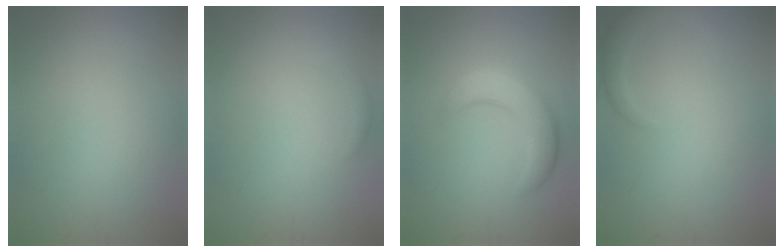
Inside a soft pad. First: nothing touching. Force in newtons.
{"total": 0.8, "press": 0.8, "slide": 0.1}
{"total": 4.6, "press": 4.6, "slide": 0.2}
{"total": 2.5, "press": 2.5, "slide": 0.3}